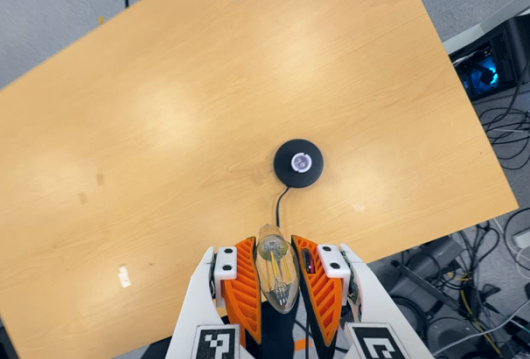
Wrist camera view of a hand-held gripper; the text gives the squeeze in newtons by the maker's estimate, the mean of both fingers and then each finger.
{"total": 22.9, "left": 25.0, "right": 20.7}